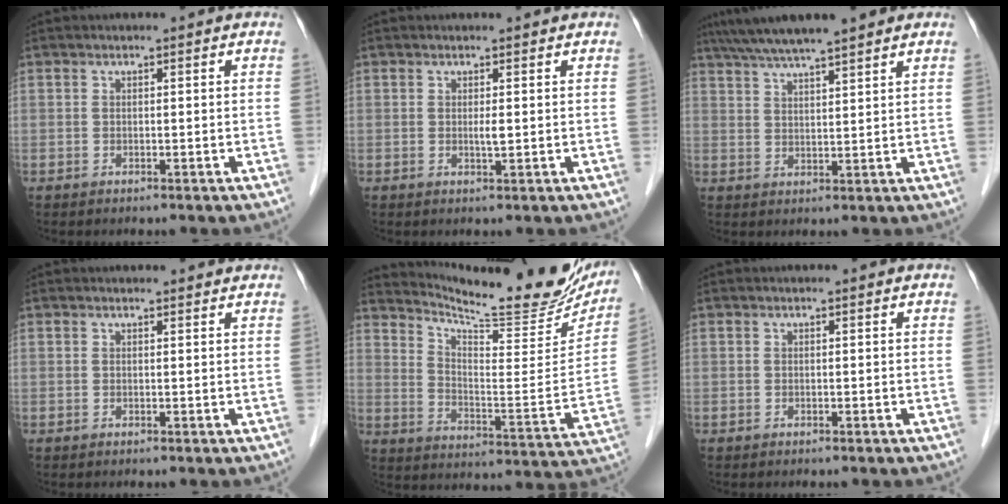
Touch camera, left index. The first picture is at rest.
{"total": 1.1, "force": [0.3, 0.1, 1.1], "torque": [-0.024, -0.002, 0.006]}
{"total": 10.3, "force": [8.6, 0.5, 5.8], "torque": [-0.101, 0.036, 0.131]}
{"total": 2.3, "force": [2.2, 0.4, 0.2], "torque": [-0.012, 0.008, 0.023]}
{"total": 21.5, "force": [19.6, 2.8, 8.4], "torque": [-0.133, -0.062, 0.267]}
{"total": 0.0}